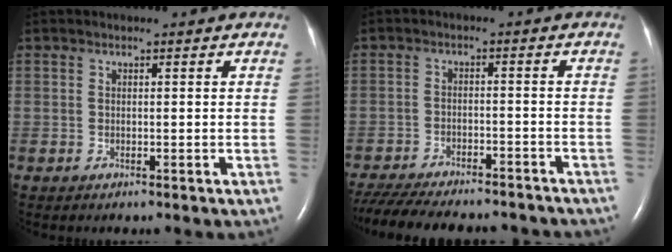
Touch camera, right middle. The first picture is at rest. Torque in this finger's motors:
{"motor_torque": [0.99, -1.02, 0.17, 0.09]}